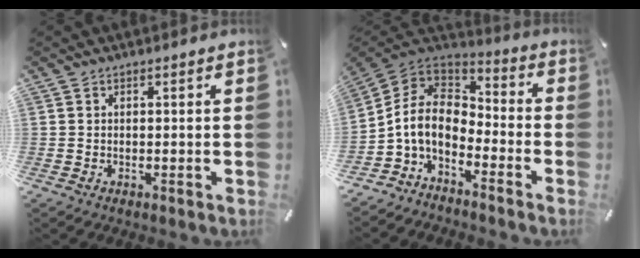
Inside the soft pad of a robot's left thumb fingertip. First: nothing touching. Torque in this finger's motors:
{"motor_torque": [-0.17, 1.36, 0.54, 0.31, 0.35]}